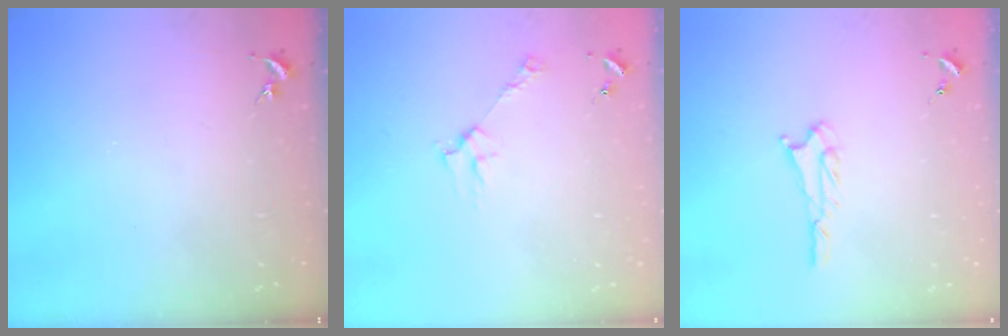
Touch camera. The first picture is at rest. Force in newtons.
{"total": 3.5, "press": 3.5, "slide": 0.4}
{"total": 1.6, "press": 1.6, "slide": 0.1}